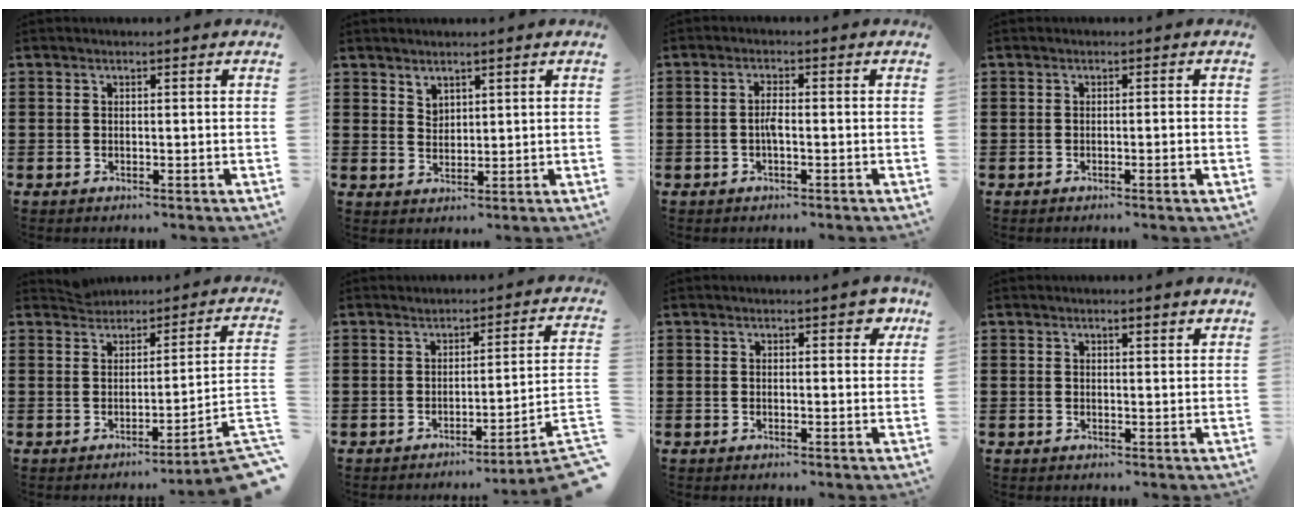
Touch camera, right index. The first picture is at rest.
{"total": 2.3, "force": [2.0, 1.2, 0.1], "torque": [-0.006, 0.003, 0.039]}
{"total": 2.2, "force": [-0.5, 0.5, 2.0], "torque": [-0.047, 0.000, -0.013]}
{"total": 1.2, "force": [-0.5, -0.3, 1.0], "torque": [-0.015, -0.006, -0.009]}
{"total": 2.5, "force": [-0.9, -0.4, 2.3], "torque": [-0.045, -0.012, -0.015]}
{"total": 3.1, "force": [-1.9, -1.0, 2.2], "torque": [-0.040, -0.015, -0.043]}
{"total": 2.3, "force": [1.3, 1.2, 1.5], "torque": [-0.011, 0.001, 0.016]}
{"total": 1.3, "force": [1.0, 0.3, 0.9], "torque": [-0.018, 0.002, 0.018]}